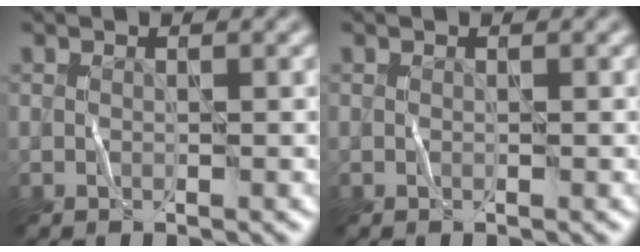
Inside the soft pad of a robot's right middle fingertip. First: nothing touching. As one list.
[{"total": 0.0}]